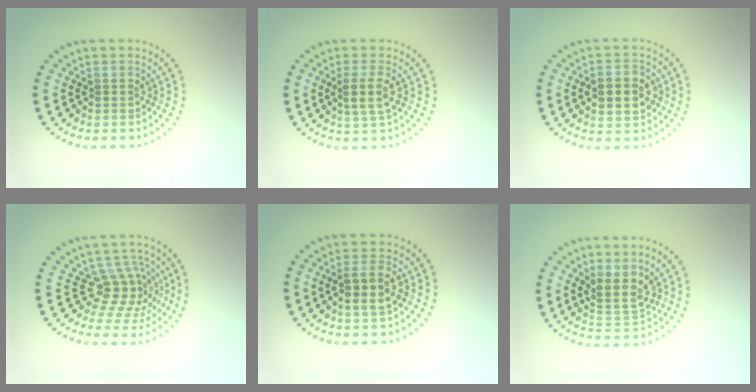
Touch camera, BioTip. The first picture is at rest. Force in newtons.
{"total": 2.5, "press": 2.1, "slide": 1.2}
{"total": 4.5, "press": 4.5, "slide": 0.2}
{"total": 3.8, "press": 2.8, "slide": 2.6}
{"total": 3.1, "press": 3.0, "slide": 0.9}
{"total": 3.0, "press": 2.3, "slide": 1.8}